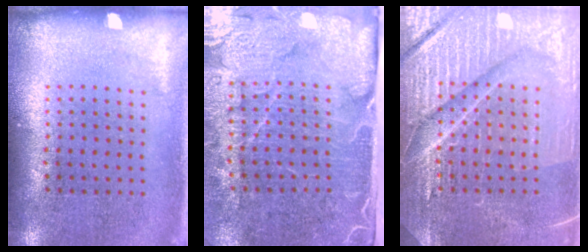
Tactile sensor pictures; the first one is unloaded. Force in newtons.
{"total": 4.9, "press": 4.1, "slide": 2.7}
{"total": 5.2, "press": 5.1, "slide": 0.7}